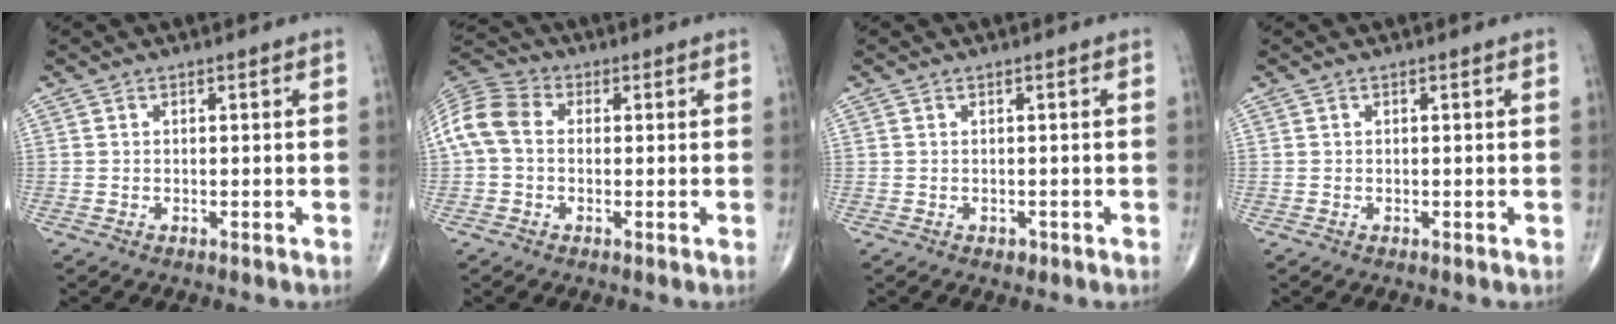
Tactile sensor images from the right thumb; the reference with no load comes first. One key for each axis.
{"total": 9.1, "fx": 0.5, "fy": 6.8, "fz": 6.1, "tx": -0.127, "ty": 0.030, "tz": -0.001}
{"total": 0.7, "fx": -0.2, "fy": 0.5, "fz": 0.4, "tx": -0.006, "ty": -0.001, "tz": 0.000}
{"total": 0.0}